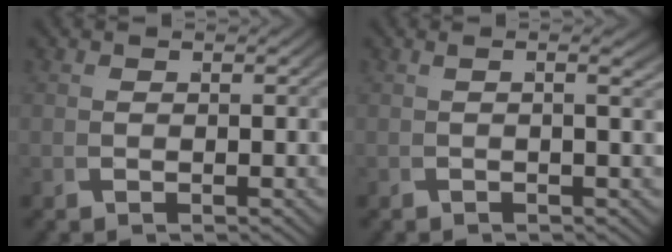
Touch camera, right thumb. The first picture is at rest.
{"total": 1.7, "force": [0.2, 0.0, 1.7], "torque": [-0.024, 0.006, 0.002]}